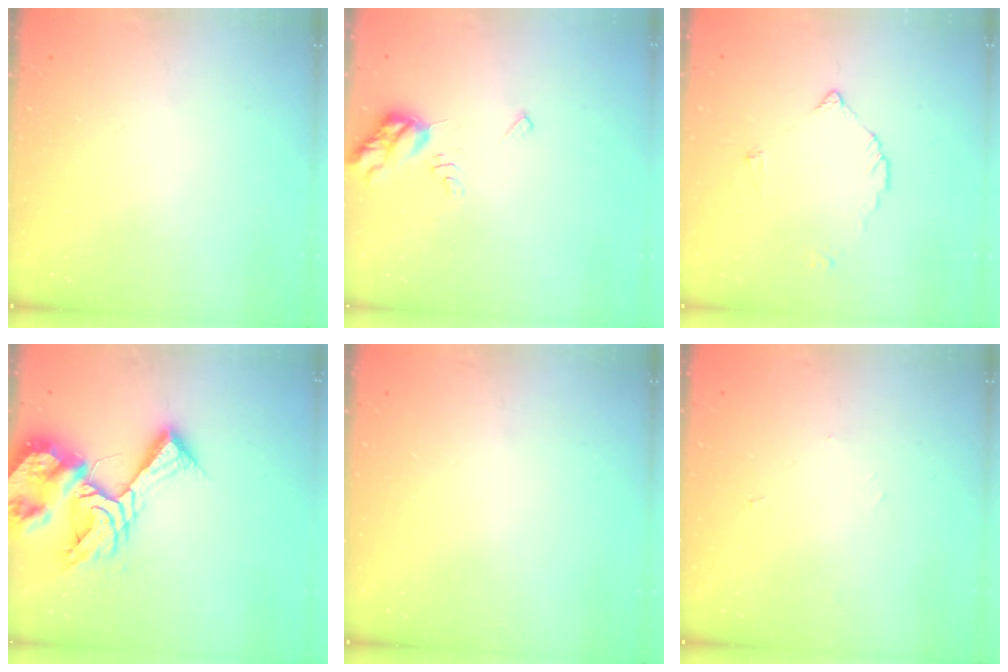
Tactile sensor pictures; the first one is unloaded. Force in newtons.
{"total": 7.9, "press": 7.8, "slide": 0.5}
{"total": 3.3, "press": 3.3, "slide": 0.4}
{"total": 18.4, "press": 18.3, "slide": 2.0}
{"total": 0.0}
{"total": 2.4, "press": 2.4, "slide": 0.2}